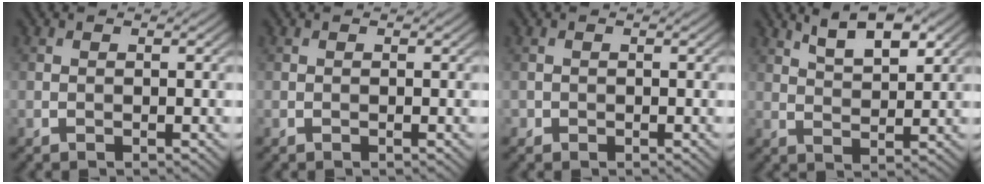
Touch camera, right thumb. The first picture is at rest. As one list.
[{"total": 0.0}, {"total": 0.6, "force": [-0.1, 0.6, 0.0], "torque": [0.004, -0.005, -0.005]}, {"total": 5.9, "force": [3.7, 2.2, 4.1], "torque": [-0.077, 0.006, 0.071]}]